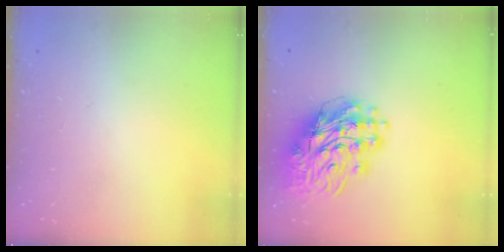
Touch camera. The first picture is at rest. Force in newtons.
{"total": 18.5, "press": 18.3, "slide": 3.0}